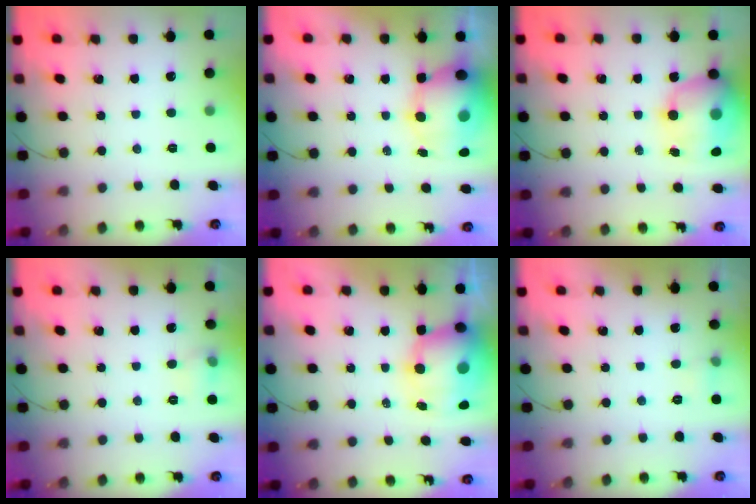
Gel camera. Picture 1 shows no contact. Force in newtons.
{"total": 11.5, "press": 11.1, "slide": 3.1}
{"total": 15.1, "press": 14.6, "slide": 3.8}
{"total": 5.8, "press": 5.6, "slide": 1.4}
{"total": 12.6, "press": 12.1, "slide": 3.4}
{"total": 4.1, "press": 3.9, "slide": 1.4}